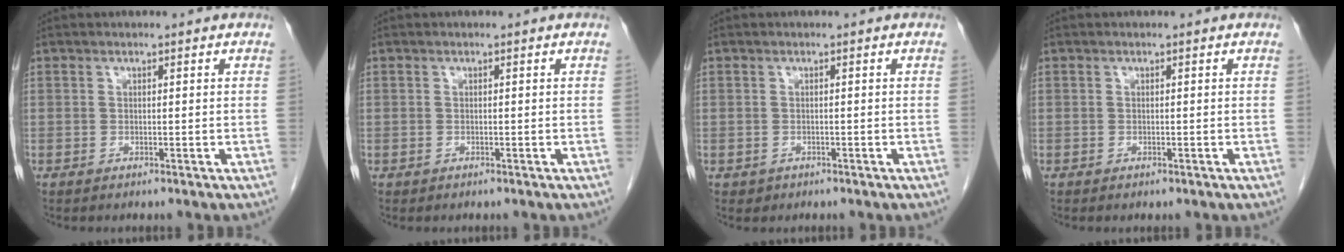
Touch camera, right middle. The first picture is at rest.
{"total": 0.0}
{"total": 0.9, "force": [-0.5, 0.8, 0.0], "torque": [-0.005, 0.003, -0.004]}
{"total": 0.0}